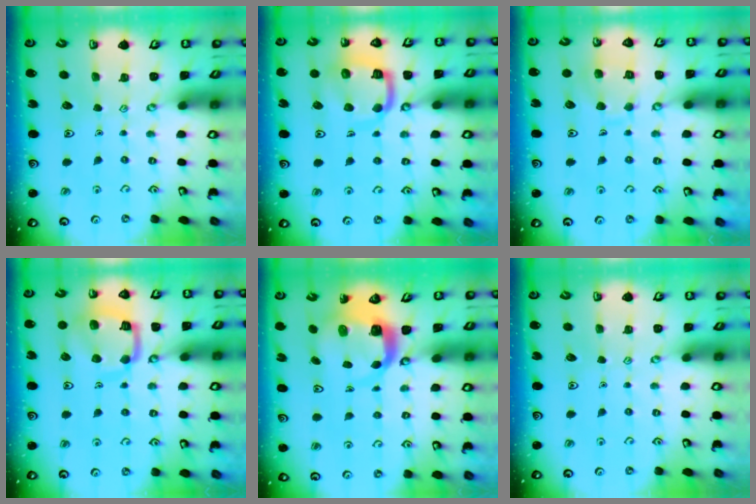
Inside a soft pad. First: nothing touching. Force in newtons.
{"total": 12.1, "press": 12.0, "slide": 1.3}
{"total": 10.6, "press": 10.6, "slide": 0.9}
{"total": 13.7, "press": 13.7, "slide": 1.4}
{"total": 7.2, "press": 7.1, "slide": 1.1}
{"total": 0.0}